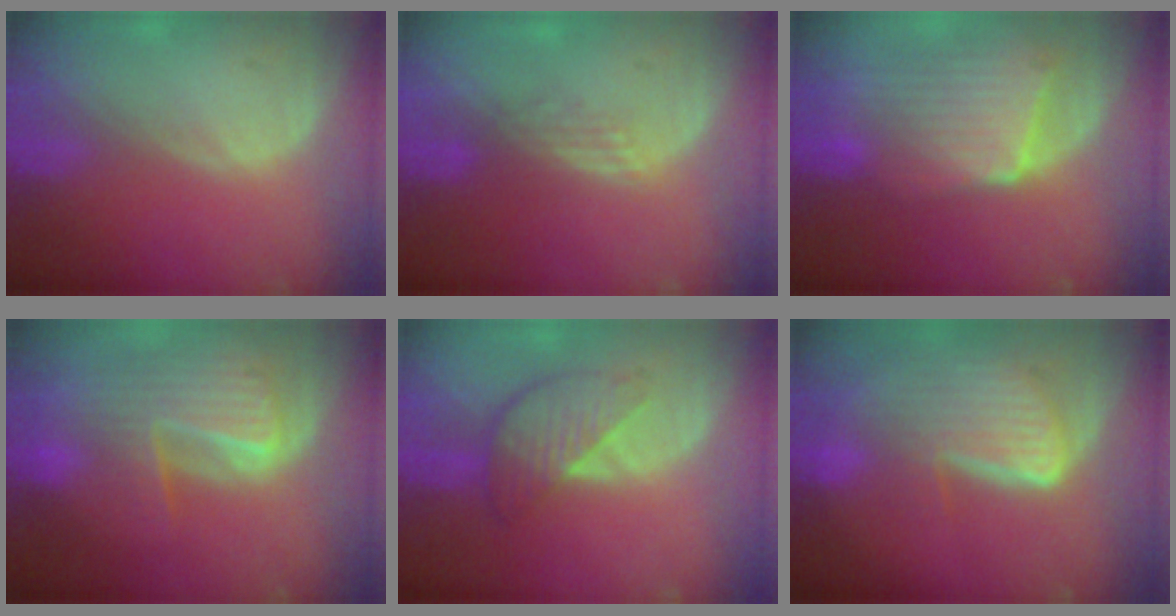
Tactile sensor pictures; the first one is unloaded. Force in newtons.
{"total": 2.9, "press": 2.4, "slide": 1.6}
{"total": 9.7, "press": 8.8, "slide": 4.1}
{"total": 9.9, "press": 8.5, "slide": 5.1}
{"total": 5.9, "press": 5.9, "slide": 0.3}
{"total": 9.2, "press": 8.0, "slide": 4.5}